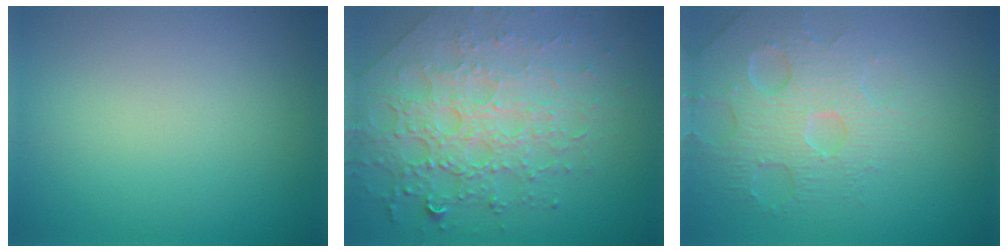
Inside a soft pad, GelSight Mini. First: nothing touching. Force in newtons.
{"total": 7.9, "press": 5.6, "slide": 5.6}
{"total": 4.1, "press": 4.0, "slide": 0.9}